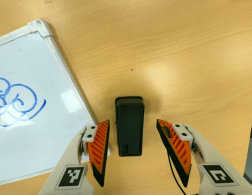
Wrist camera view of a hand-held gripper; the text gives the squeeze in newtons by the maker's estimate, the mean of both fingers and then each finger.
{"total": 0.0}